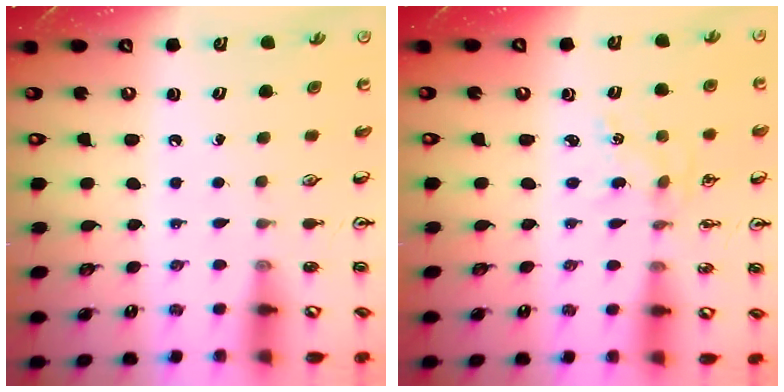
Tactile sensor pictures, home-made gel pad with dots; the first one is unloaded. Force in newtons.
{"total": 1.0, "press": 1.0, "slide": 0.1}